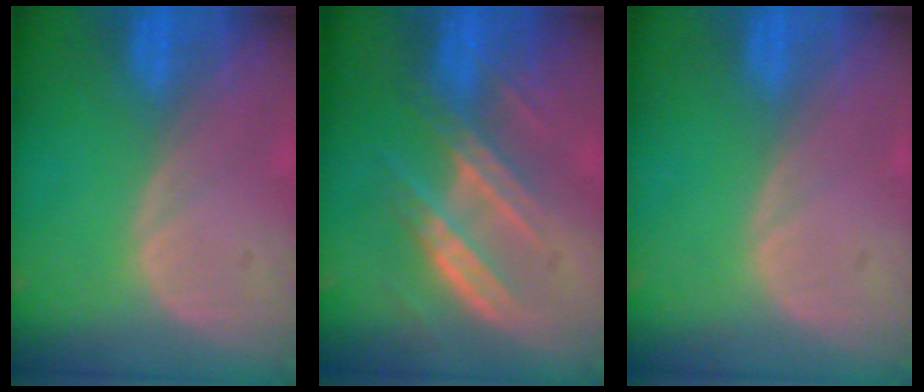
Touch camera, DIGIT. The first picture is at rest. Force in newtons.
{"total": 7.2, "press": 6.7, "slide": 2.7}
{"total": 0.0}